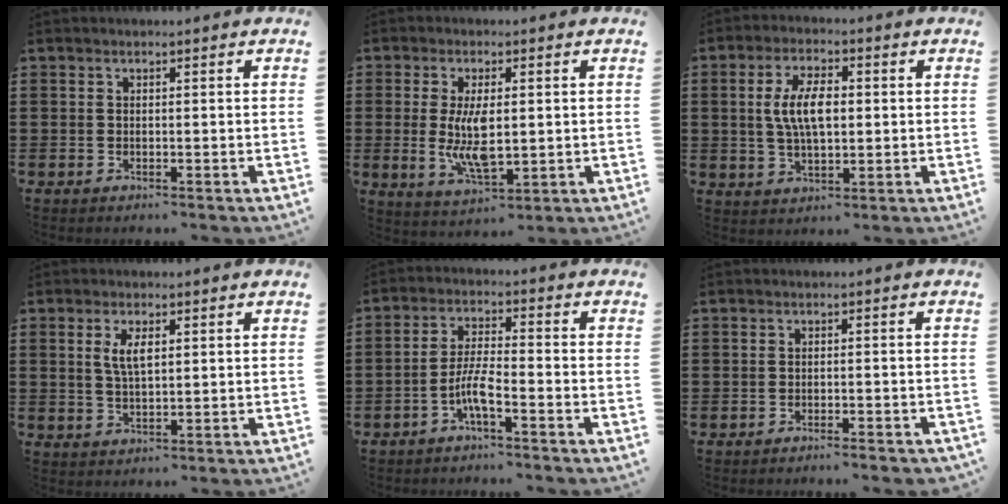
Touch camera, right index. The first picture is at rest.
{"total": 7.6, "force": [0.2, 3.2, 6.9], "torque": [-0.139, -0.004, -0.001]}
{"total": 7.3, "force": [0.6, 3.1, 6.6], "torque": [-0.135, 0.008, 0.007]}
{"total": 3.9, "force": [1.1, 1.5, 3.4], "torque": [-0.071, 0.007, 0.018]}
{"total": 5.6, "force": [-2.9, 0.8, 4.7], "torque": [-0.114, -0.013, -0.061]}
{"total": 1.4, "force": [-1.3, 0.0, 0.6], "torque": [-0.012, 0.000, -0.025]}